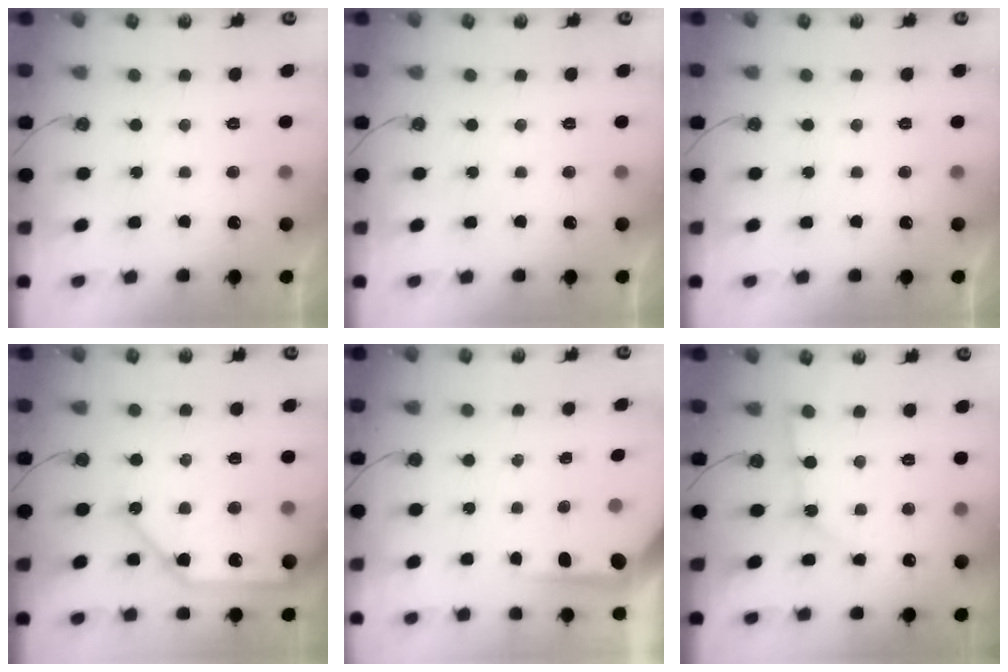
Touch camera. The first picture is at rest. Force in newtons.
{"total": 0.0}
{"total": 0.0}
{"total": 12.9, "press": 12.8, "slide": 1.6}
{"total": 4.8, "press": 4.8, "slide": 0.2}
{"total": 2.7, "press": 2.7, "slide": 0.3}